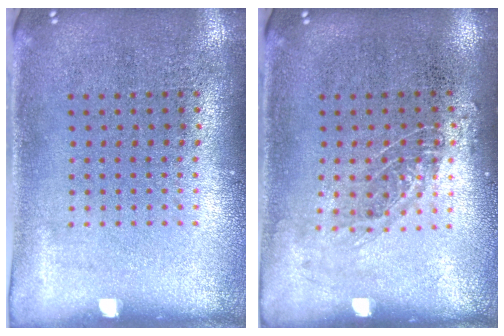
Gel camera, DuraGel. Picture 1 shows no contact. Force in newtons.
{"total": 0.9, "press": 0.8, "slide": 0.4}